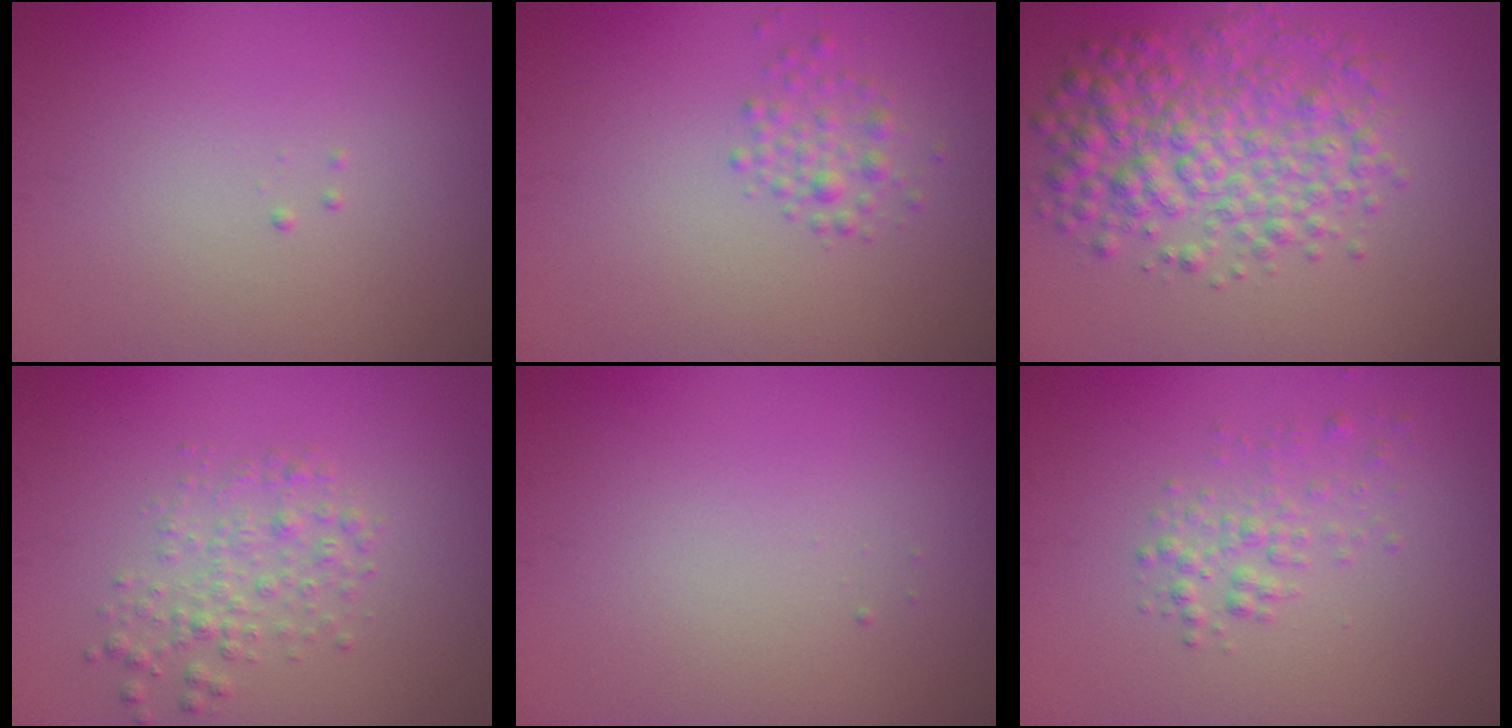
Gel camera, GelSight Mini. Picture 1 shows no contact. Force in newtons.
{"total": 1.7, "press": 1.7, "slide": 0.0}
{"total": 5.9, "press": 5.9, "slide": 0.1}
{"total": 2.3, "press": 2.3, "slide": 0.0}
{"total": 0.0}
{"total": 1.8, "press": 1.8, "slide": 0.1}